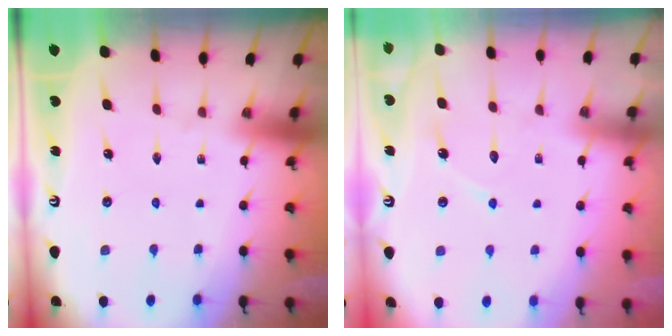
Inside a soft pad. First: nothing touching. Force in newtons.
{"total": 7.5, "press": 7.5, "slide": 0.6}